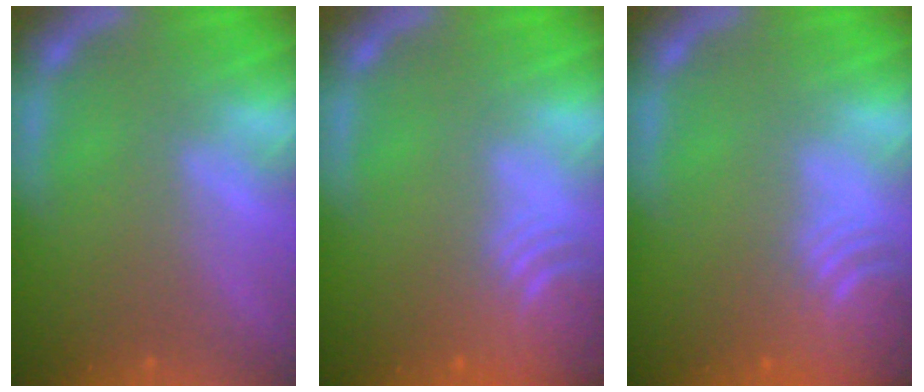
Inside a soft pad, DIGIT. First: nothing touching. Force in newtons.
{"total": 7.0}
{"total": 7.5}